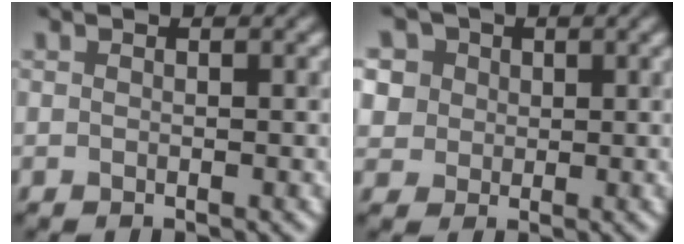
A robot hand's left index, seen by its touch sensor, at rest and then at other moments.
{"total": 6.6, "force": [3.0, 5.3, 2.5], "torque": [-0.047, 0.024, 0.028]}